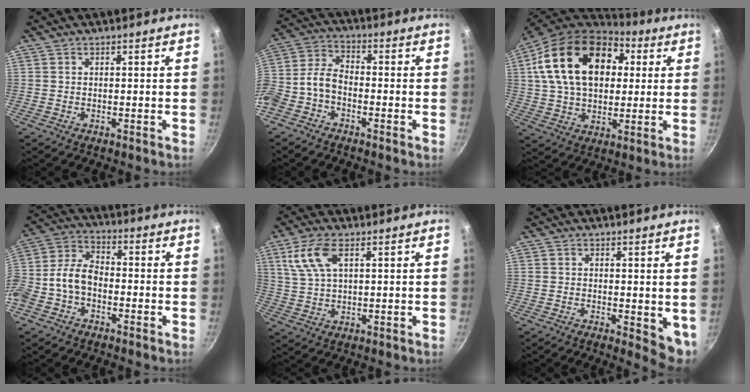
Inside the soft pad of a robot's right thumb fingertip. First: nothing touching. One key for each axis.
{"total": 8.2, "fx": -3.2, "fy": 5.2, "fz": 5.6, "tx": -0.129, "ty": 0.043, "tz": -0.078}
{"total": 23.3, "fx": 6.2, "fy": 15.6, "fz": 16.1, "tx": -0.255, "ty": 0.010, "tz": 0.099}
{"total": 10.2, "fx": -2.8, "fy": 6.9, "fz": 7.0, "tx": -0.138, "ty": 0.051, "tz": -0.069}
{"total": 8.0, "fx": 3.3, "fy": 3.6, "fz": 6.3, "tx": -0.134, "ty": 0.004, "tz": 0.071}
{"total": 5.3, "fx": 0.2, "fy": 2.5, "fz": 4.7, "tx": -0.050, "ty": -0.006, "tz": 0.006}